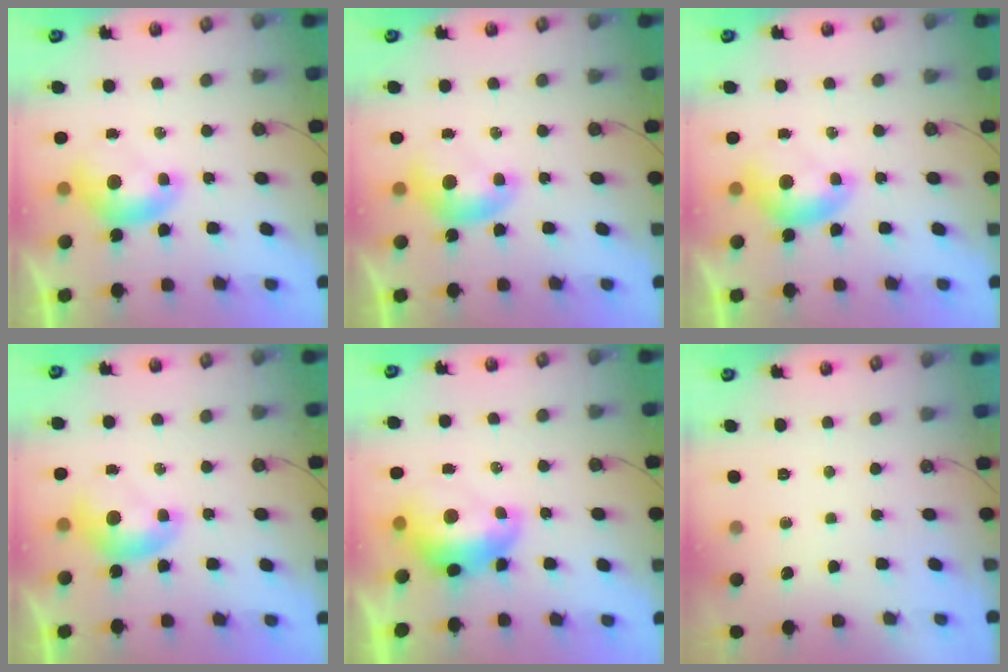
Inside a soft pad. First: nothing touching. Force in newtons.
{"total": 0.0}
{"total": 0.0}
{"total": 0.0}
{"total": 2.9, "press": 2.8, "slide": 0.7}
{"total": 0.0}